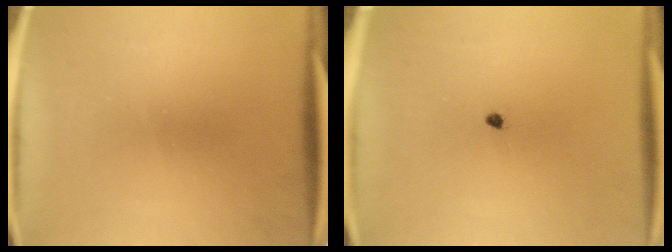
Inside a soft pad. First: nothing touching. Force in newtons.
{"total": 0.7}